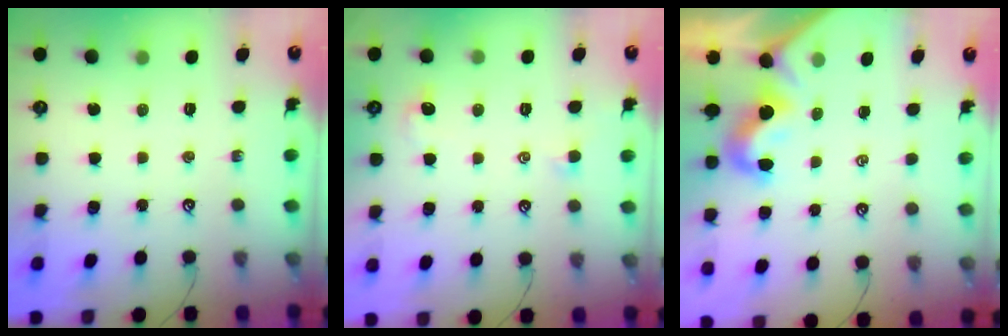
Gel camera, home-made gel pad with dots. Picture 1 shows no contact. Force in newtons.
{"total": 1.0, "press": 0.8, "slide": 0.6}
{"total": 2.0, "press": 1.9, "slide": 0.6}